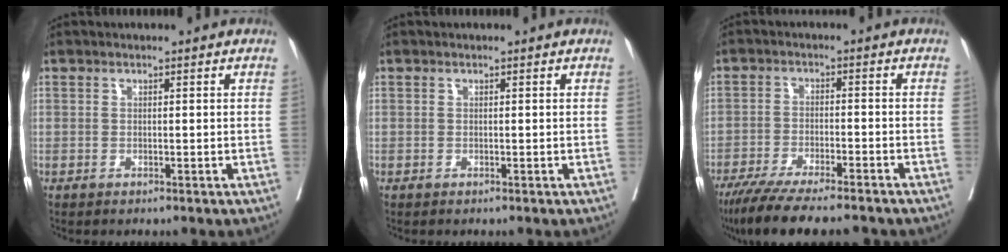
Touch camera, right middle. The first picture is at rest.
{"total": 0.0}
{"total": 14.2, "force": [-12.0, 1.7, 7.3], "torque": [-0.118, -0.031, -0.188]}